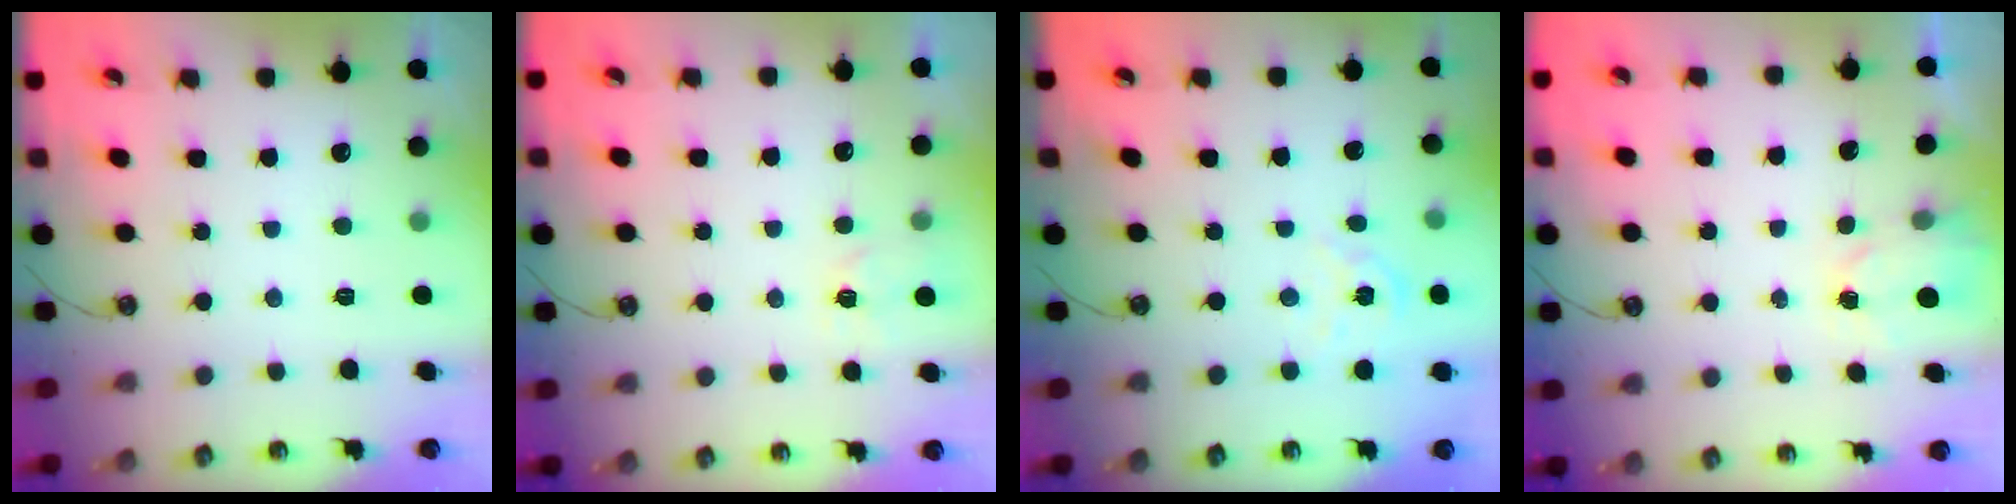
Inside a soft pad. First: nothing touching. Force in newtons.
{"total": 3.0, "press": 3.0, "slide": 0.4}
{"total": 3.0, "press": 3.0, "slide": 0.3}
{"total": 2.1, "press": 2.1, "slide": 0.4}